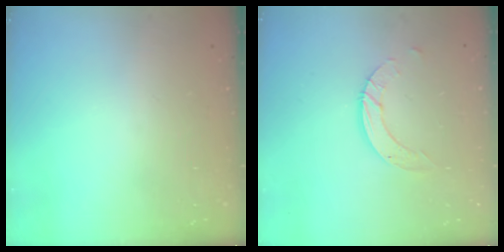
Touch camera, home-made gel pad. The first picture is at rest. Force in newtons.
{"total": 6.5, "press": 6.5, "slide": 0.5}